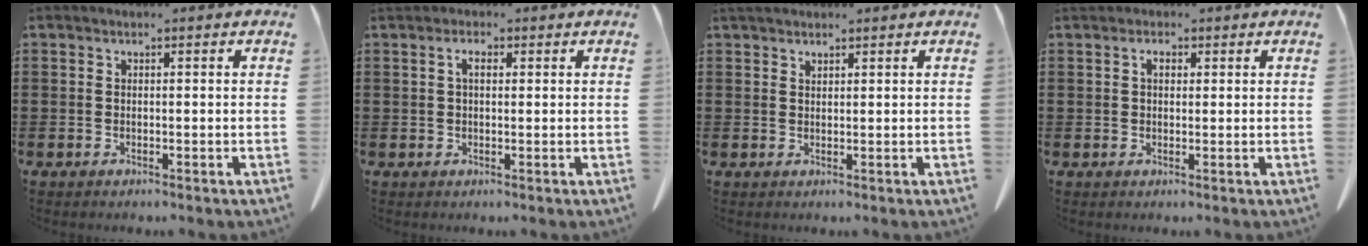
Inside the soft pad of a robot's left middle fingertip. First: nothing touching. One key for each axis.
{"total": 2.3, "fx": 0.7, "fy": 1.1, "fz": 1.9, "tx": -0.041, "ty": 0.007, "tz": 0.012}
{"total": 1.7, "fx": 1.6, "fy": 0.5, "fz": 0.4, "tx": -0.013, "ty": 0.000, "tz": 0.032}
{"total": 2.1, "fx": 0.8, "fy": 1.2, "fz": 1.5, "tx": -0.025, "ty": 0.002, "tz": 0.013}